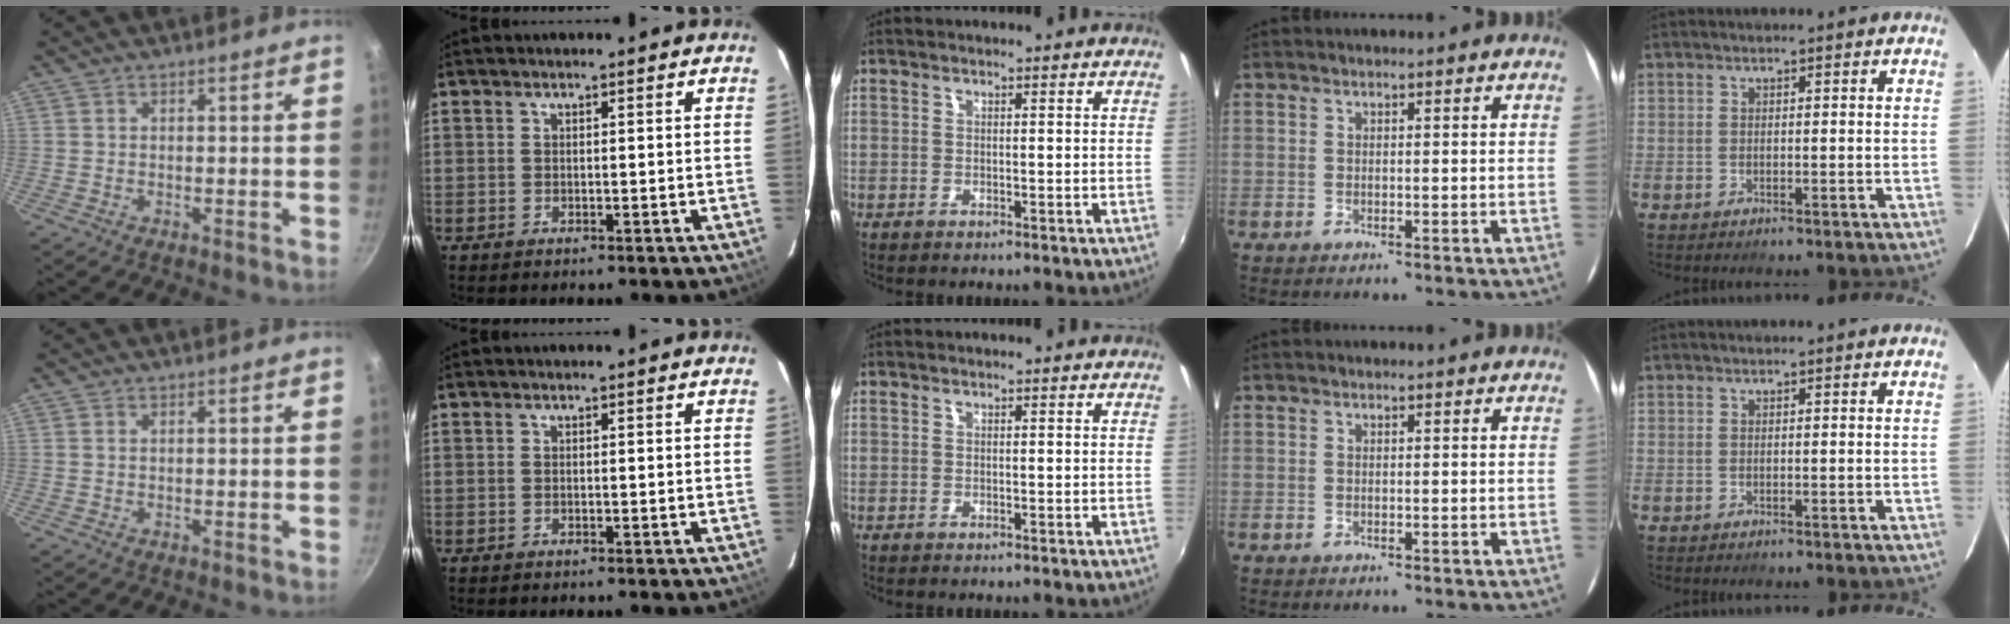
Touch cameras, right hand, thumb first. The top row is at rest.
{}